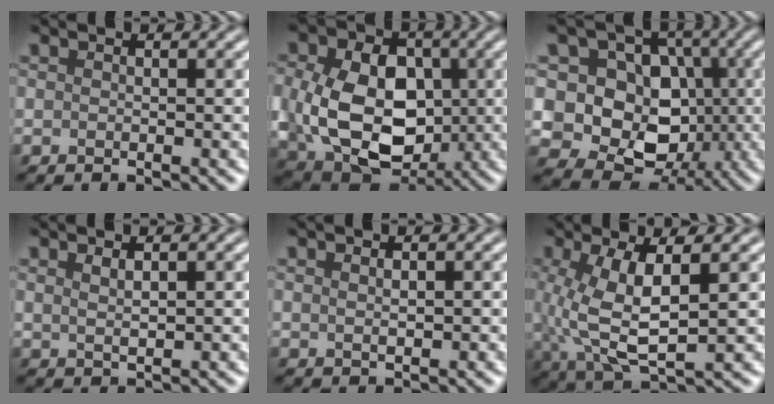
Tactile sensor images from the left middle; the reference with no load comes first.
{"total": 11.3, "force": [-0.4, 8.2, 7.8], "torque": [-0.157, -0.020, 0.000]}
{"total": 13.9, "force": [1.3, 12.0, 6.9], "torque": [-0.138, 0.038, 0.012]}
{"total": 1.1, "force": [0.8, 0.1, 0.8], "torque": [-0.019, -0.001, 0.023]}
{"total": 0.9, "force": [0.4, 0.4, 0.7], "torque": [-0.010, 0.005, 0.011]}
{"total": 6.5, "force": [1.1, 2.1, 6.0], "torque": [-0.135, -0.006, 0.028]}